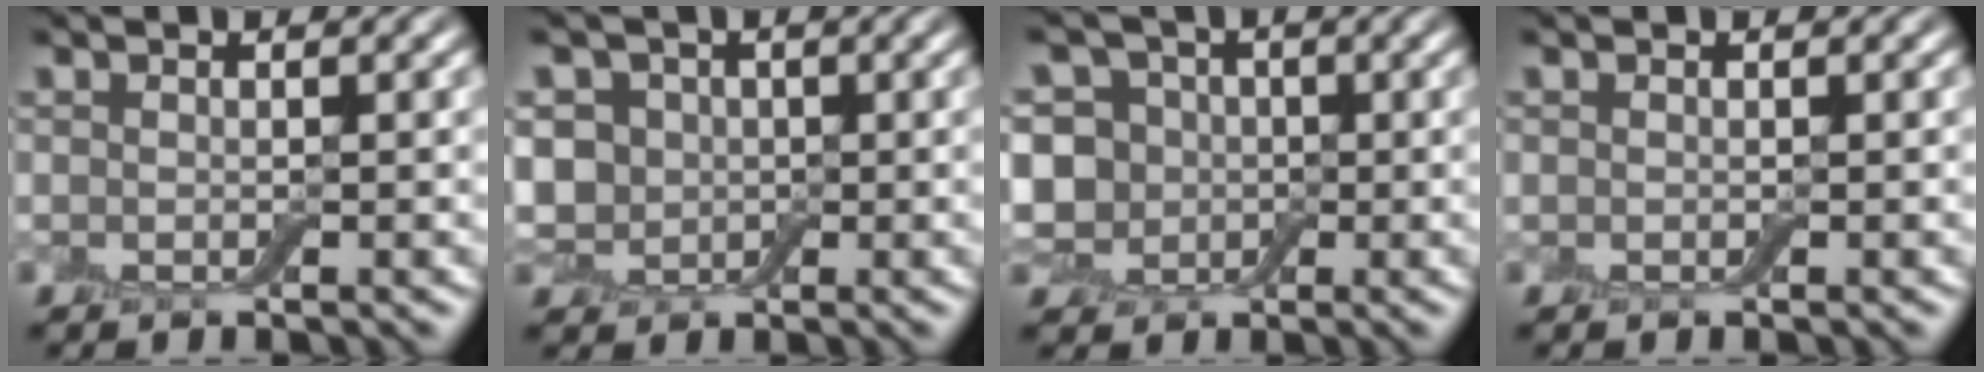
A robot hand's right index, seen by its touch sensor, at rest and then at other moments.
{"total": 4.7, "force": [0.1, 4.2, 2.2], "torque": [-0.038, 0.007, -0.013]}
{"total": 7.9, "force": [-0.3, 7.1, 3.4], "torque": [-0.074, 0.027, -0.044]}
{"total": 0.0}